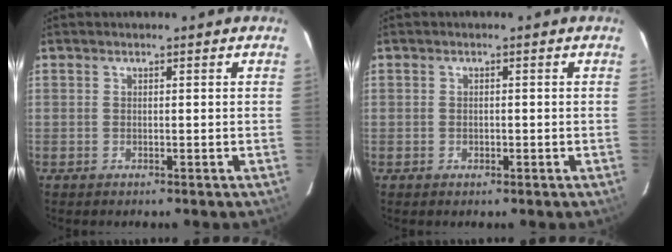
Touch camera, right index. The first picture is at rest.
{"total": 1.0, "force": [-0.3, 0.9, 0.3], "torque": [-0.003, 0.000, -0.004]}